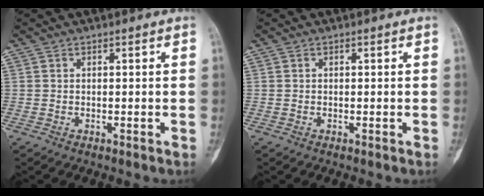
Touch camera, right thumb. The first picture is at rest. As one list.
[{"total": 0.0}]